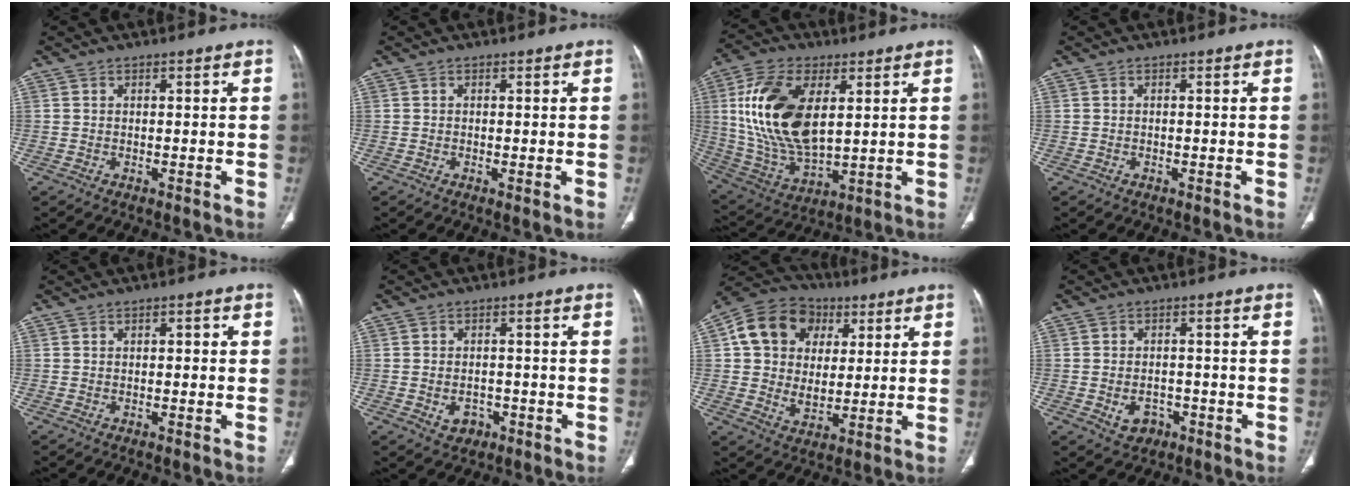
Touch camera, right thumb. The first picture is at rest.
{"total": 0.8, "force": [-0.1, 0.2, 0.8], "torque": [-0.020, -0.005, -0.002]}
{"total": 19.8, "force": [4.6, 10.4, 16.2], "torque": [-0.317, -0.017, 0.092]}
{"total": 0.0}
{"total": 1.2, "force": [0.1, 0.6, 1.0], "torque": [-0.009, 0.003, 0.000]}
{"total": 3.8, "force": [-1.4, 3.0, 1.9], "torque": [-0.018, 0.009, -0.012]}
{"total": 15.4, "force": [4.4, 12.1, 8.5], "torque": [-0.123, 0.001, 0.071]}
{"total": 4.4, "force": [-1.7, 3.4, 2.3], "torque": [-0.025, 0.013, -0.017]}